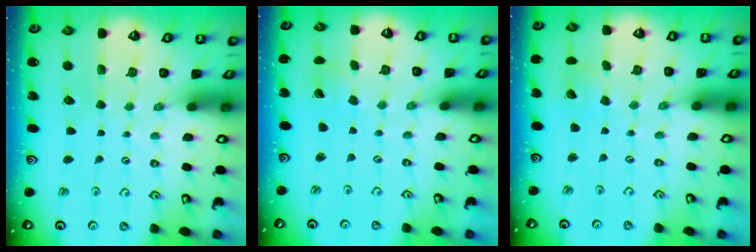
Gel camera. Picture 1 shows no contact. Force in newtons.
{"total": 1.7, "press": 1.7, "slide": 0.3}
{"total": 2.9, "press": 2.9, "slide": 0.1}